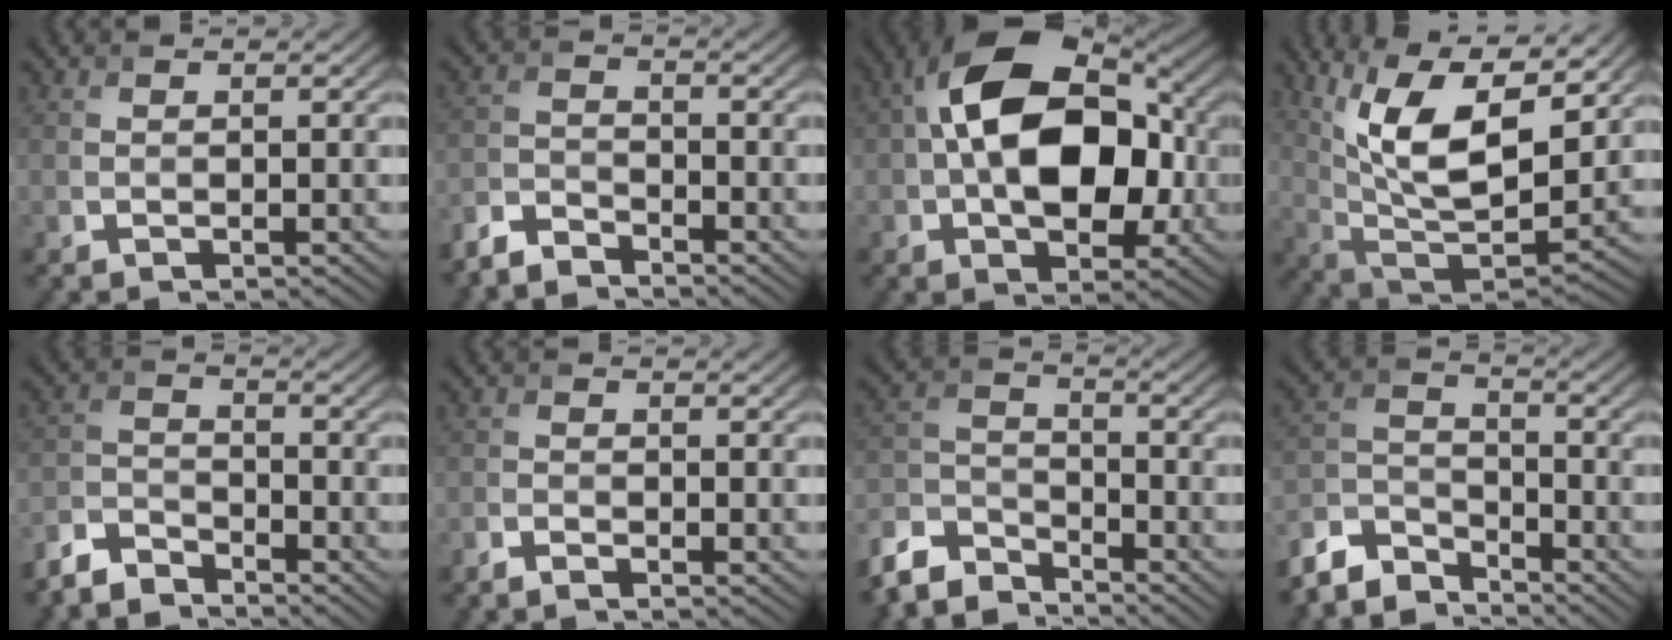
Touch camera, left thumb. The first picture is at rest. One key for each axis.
{"total": 4.6, "fx": -4.2, "fy": 1.2, "fz": 1.3, "tx": -0.031, "ty": -0.007, "tz": -0.098}
{"total": 15.2, "fx": 1.1, "fy": 9.5, "fz": 11.8, "tx": -0.194, "ty": 0.006, "tz": 0.021}
{"total": 15.8, "fx": 7.0, "fy": 6.4, "fz": 12.6, "tx": -0.246, "ty": 0.008, "tz": 0.120}
{"total": 5.6, "fx": -5.1, "fy": 1.7, "fz": 1.7, "tx": -0.036, "ty": -0.007, "tz": -0.120}
{"total": 1.7, "fx": -1.4, "fy": 0.4, "fz": 0.7, "tx": -0.020, "ty": -0.003, "tz": -0.034}
{"total": 8.9, "fx": -7.5, "fy": 3.5, "fz": 3.2, "tx": -0.082, "ty": -0.005, "tz": -0.167}
{"total": 7.8, "fx": -6.7, "fy": 2.9, "fz": 2.6, "tx": -0.064, "ty": -0.002, "tz": -0.151}